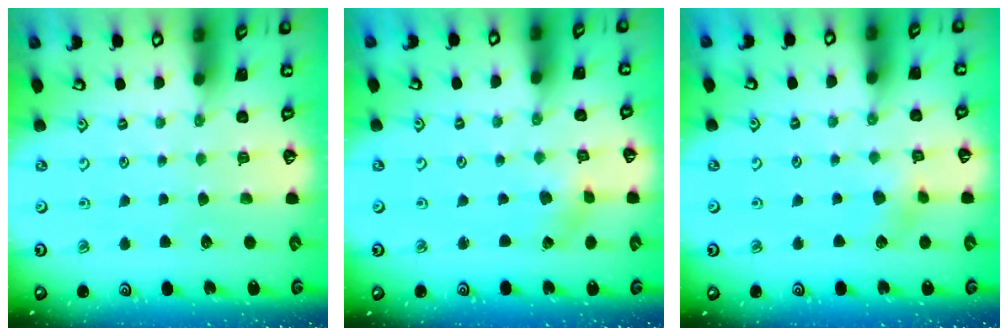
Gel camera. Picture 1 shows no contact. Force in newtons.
{"total": 0.0}
{"total": 5.6, "press": 5.6, "slide": 0.3}